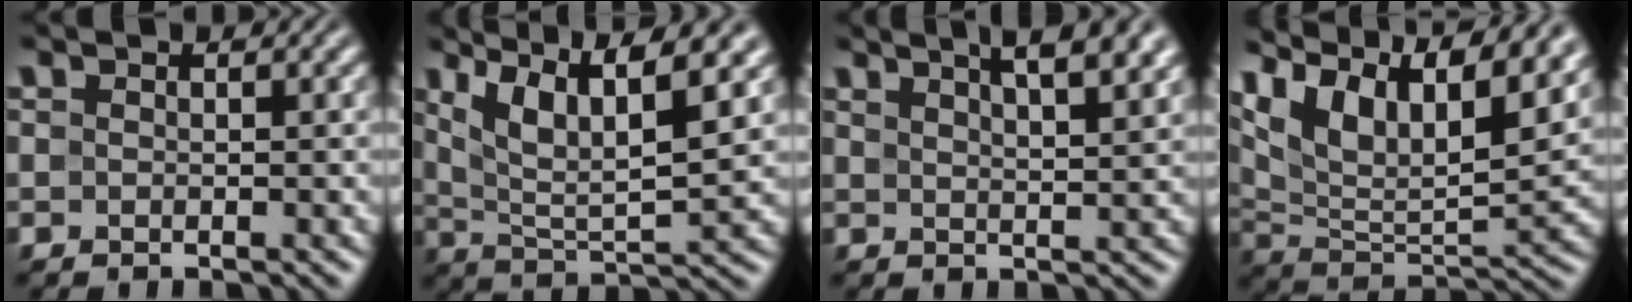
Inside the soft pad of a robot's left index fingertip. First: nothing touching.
{"total": 8.6, "force": [4.8, 2.3, 6.7], "torque": [-0.124, 0.008, 0.080]}
{"total": 7.5, "force": [5.0, 2.4, 5.1], "torque": [-0.030, 0.033, 0.040]}
{"total": 15.0, "force": [9.8, 5.9, 9.8], "torque": [-0.182, 0.034, 0.136]}